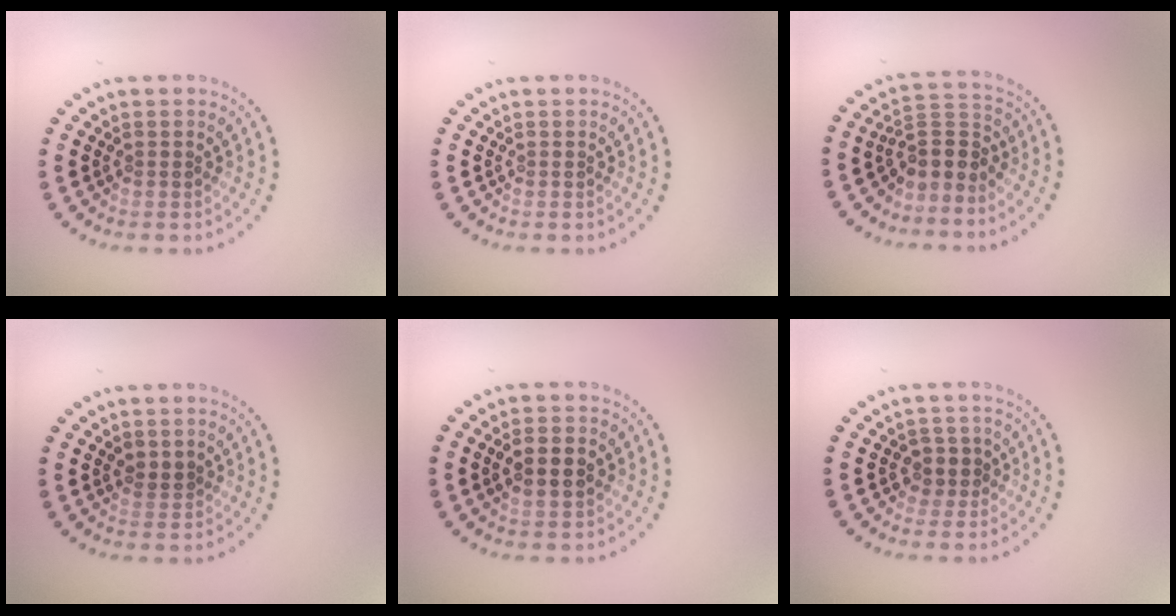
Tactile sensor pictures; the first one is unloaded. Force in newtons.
{"total": 0.0}
{"total": 3.0, "press": 2.3, "slide": 1.9}
{"total": 1.2, "press": 1.0, "slide": 0.7}
{"total": 3.0, "press": 3.0, "slide": 0.3}
{"total": 1.7, "press": 1.4, "slide": 1.0}